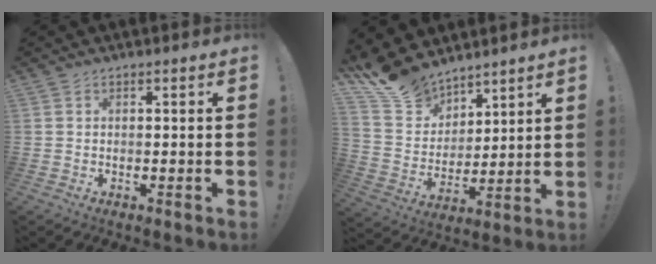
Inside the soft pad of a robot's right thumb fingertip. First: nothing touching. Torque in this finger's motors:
{"motor_torque": [-1.09, 1.28, 0.09, 1.37, 0.02]}